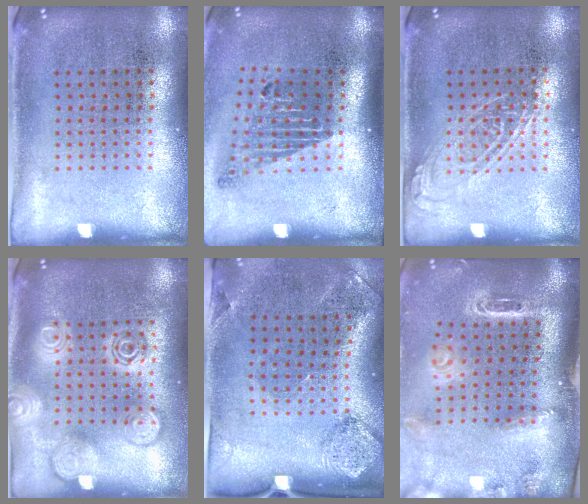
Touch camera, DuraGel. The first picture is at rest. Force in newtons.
{"total": 1.8, "press": 1.3, "slide": 1.3}
{"total": 1.2, "press": 1.1, "slide": 0.4}
{"total": 3.0, "press": 3.0, "slide": 0.4}
{"total": 1.8, "press": 1.2, "slide": 1.4}
{"total": 3.0, "press": 2.1, "slide": 2.1}